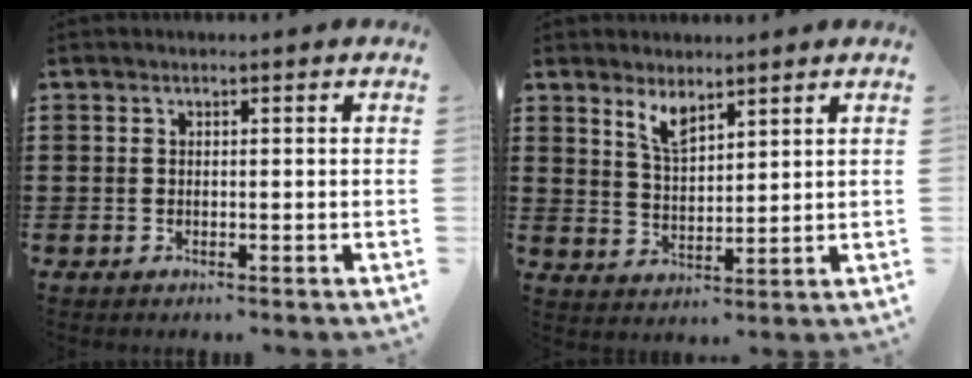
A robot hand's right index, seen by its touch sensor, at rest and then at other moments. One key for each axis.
{"total": 4.2, "fx": 3.4, "fy": 1.2, "fz": 2.2, "tx": -0.053, "ty": -0.004, "tz": 0.062}